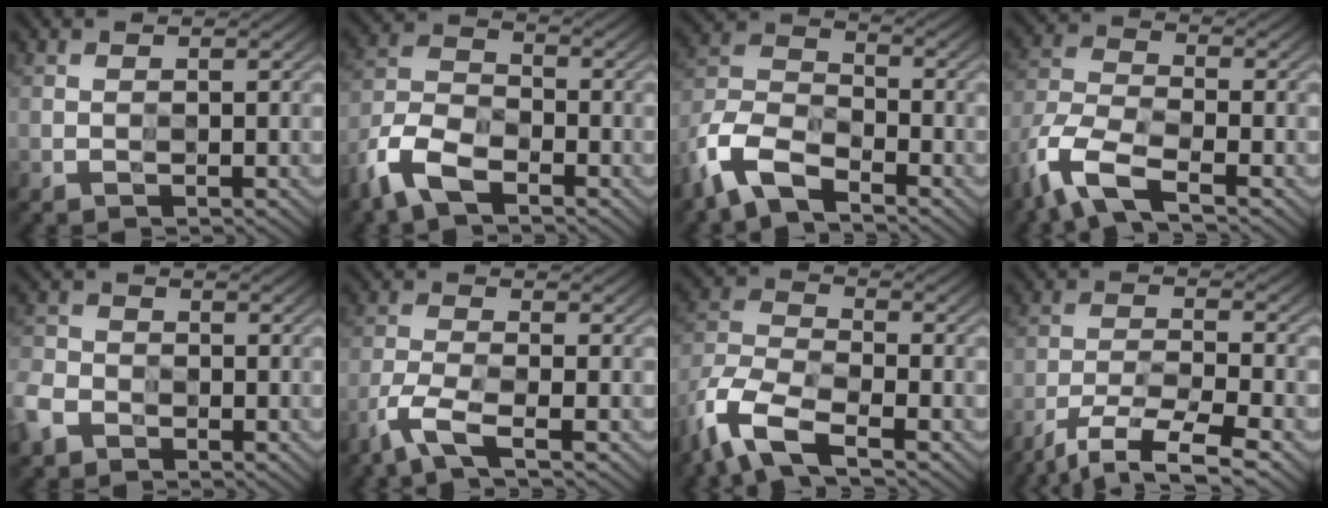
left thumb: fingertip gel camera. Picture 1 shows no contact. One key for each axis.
{"total": 8.8, "fx": -6.3, "fy": 4.1, "fz": 4.7, "tx": -0.102, "ty": -0.010, "tz": -0.135}
{"total": 10.1, "fx": -7.2, "fy": 4.5, "fz": 5.5, "tx": -0.117, "ty": -0.011, "tz": -0.157}
{"total": 9.2, "fx": -6.7, "fy": 3.1, "fz": 5.6, "tx": -0.129, "ty": -0.014, "tz": -0.146}
{"total": 5.2, "fx": -3.5, "fy": 3.5, "fz": 1.6, "tx": -0.044, "ty": -0.009, "tz": -0.082}
{"total": 4.9, "fx": -4.0, "fy": 0.7, "fz": 2.8, "tx": -0.068, "ty": -0.005, "tz": -0.090}
{"total": 10.3, "fx": -7.3, "fy": 3.8, "fz": 6.1, "tx": -0.141, "ty": -0.013, "tz": -0.160}
{"total": 7.7, "fx": -6.8, "fy": 0.9, "fz": 3.5, "tx": -0.070, "ty": -0.006, "tz": -0.125}